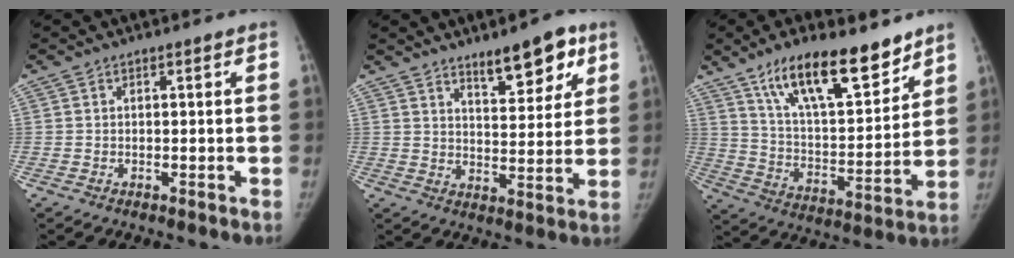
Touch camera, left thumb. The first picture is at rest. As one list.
[{"total": 10.2, "force": [6.7, 3.7, 6.8], "torque": [-0.070, -0.039, 0.104]}, {"total": 19.6, "force": [13.4, 6.9, 12.6], "torque": [-0.170, -0.073, 0.235]}]